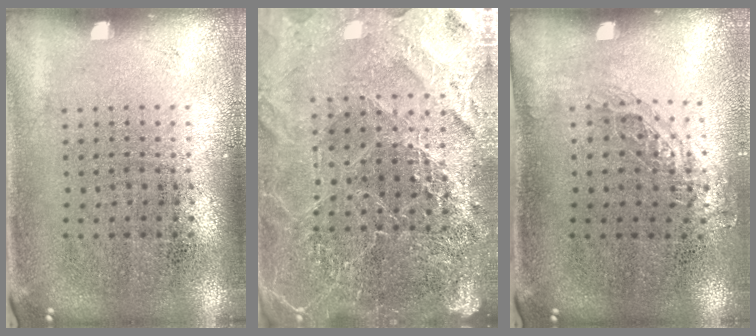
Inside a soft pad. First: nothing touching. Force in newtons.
{"total": 4.8, "press": 4.4, "slide": 2.0}
{"total": 0.8, "press": 0.8, "slide": 0.2}